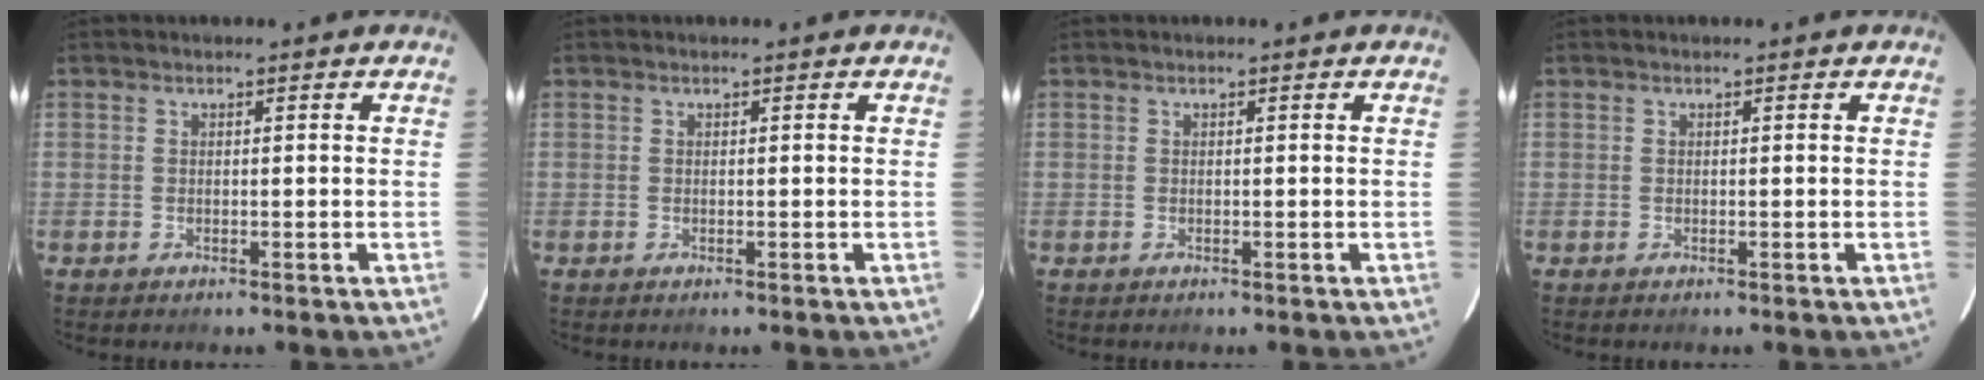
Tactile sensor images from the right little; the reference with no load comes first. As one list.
[{"total": 0.0}, {"total": 0.0}, {"total": 0.0}]